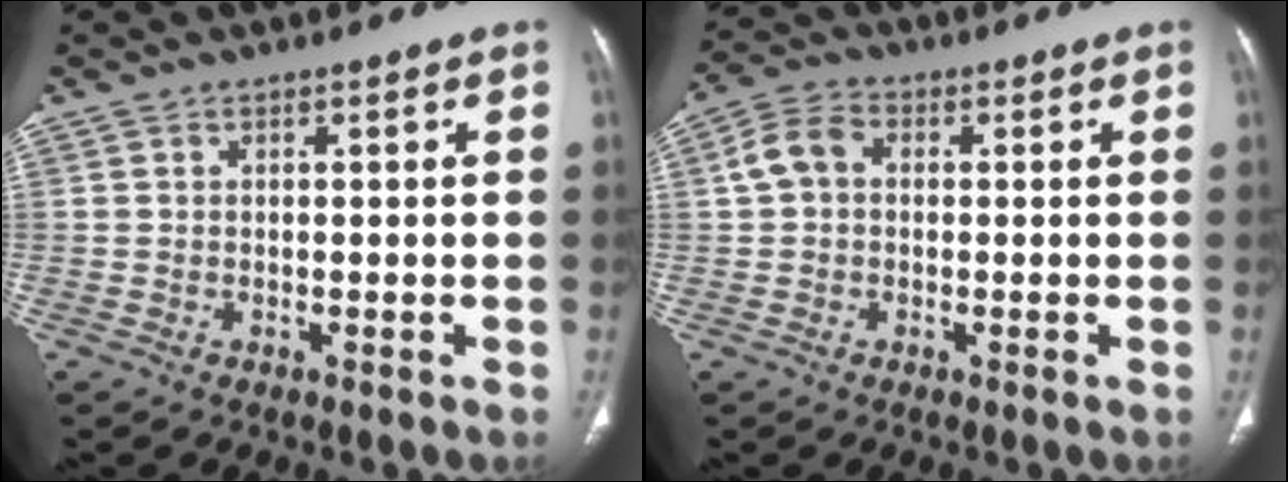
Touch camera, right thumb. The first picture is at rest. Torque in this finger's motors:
{"motor_torque": [-0.71, 0.80, -0.09, -0.02, 0.04]}